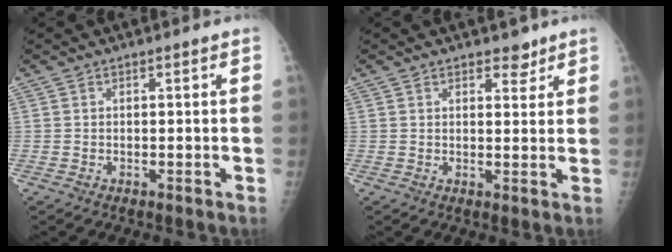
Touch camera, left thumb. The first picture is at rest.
{"total": 3.1, "force": [2.2, 1.6, 1.4], "torque": [-0.001, -0.012, 0.031]}